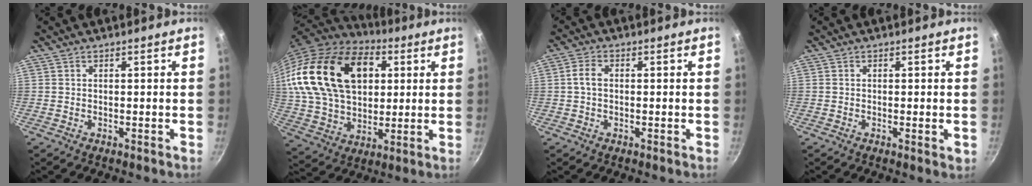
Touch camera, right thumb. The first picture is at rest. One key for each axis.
{"total": 27.1, "fx": 8.2, "fy": 17.7, "fz": 18.8, "tx": -0.320, "ty": -0.004, "tz": 0.149}
{"total": 3.1, "fx": 0.1, "fy": 2.1, "fz": 2.2, "tx": -0.045, "ty": 0.010, "tz": -0.003}
{"total": 1.3, "fx": -0.2, "fy": 0.3, "fz": 1.3, "tx": -0.019, "ty": -0.003, "tz": -0.006}